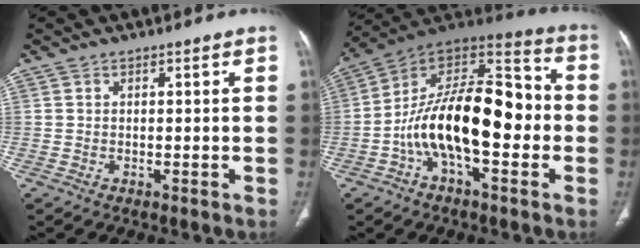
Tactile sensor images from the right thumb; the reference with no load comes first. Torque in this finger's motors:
{"motor_torque": [2.50, 2.51, 1.54, -1.23, 0.54]}